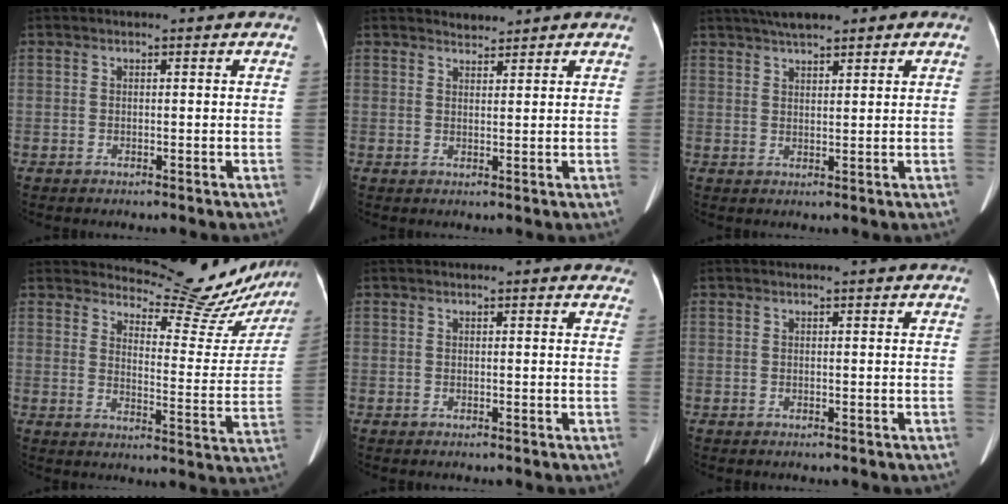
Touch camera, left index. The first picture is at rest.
{"total": 1.9, "force": [1.8, 0.3, -0.2], "torque": [-0.004, 0.007, 0.035]}
{"total": 7.1, "force": [5.5, 1.7, 4.2], "torque": [-0.066, 0.026, 0.090]}
{"total": 15.2, "force": [14.9, 2.7, 1.7], "torque": [-0.006, -0.072, 0.167]}
{"total": 6.5, "force": [6.0, 1.8, 2.0], "torque": [-0.008, 0.020, 0.054]}
{"total": 1.3, "force": [1.2, -0.1, 0.5], "torque": [-0.008, 0.007, 0.018]}